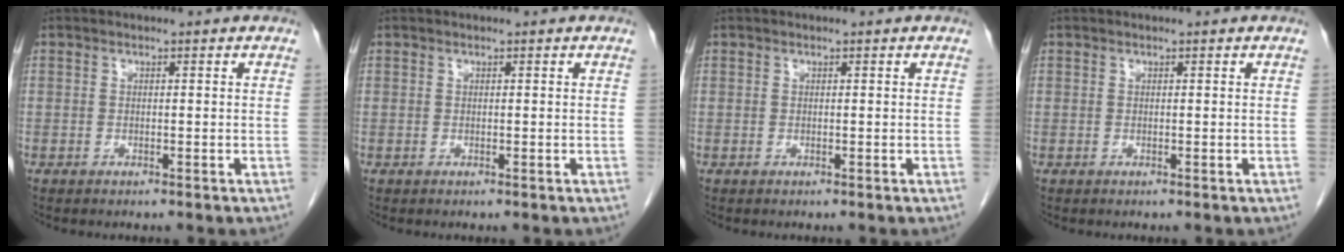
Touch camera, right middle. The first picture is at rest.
{"total": 0.0}
{"total": 0.0}
{"total": 0.0}